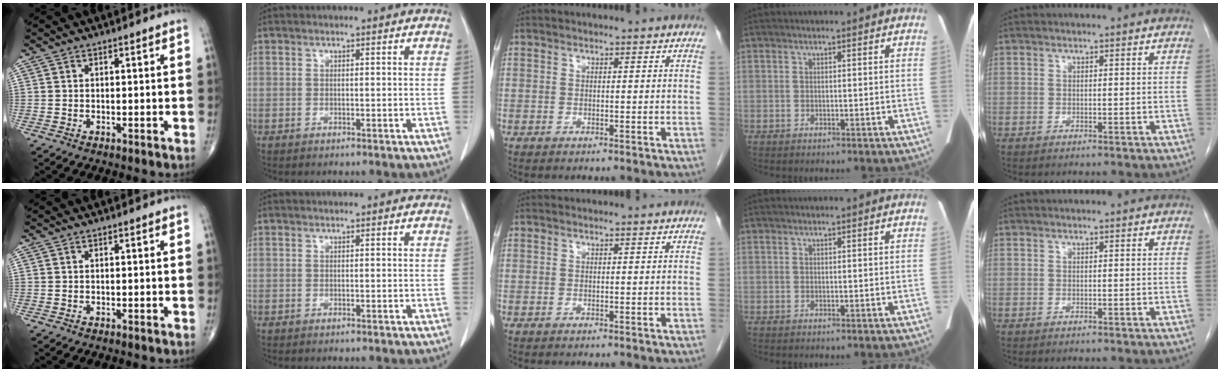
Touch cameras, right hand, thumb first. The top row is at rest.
{}